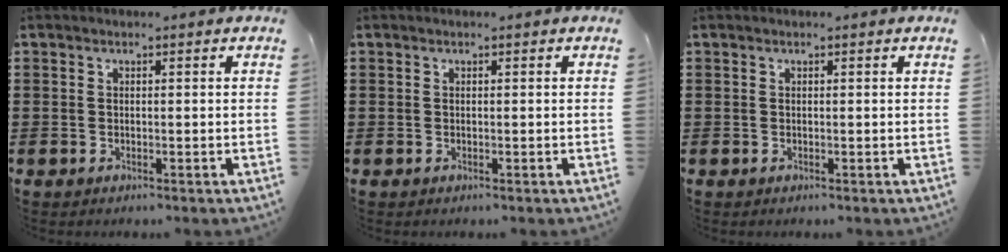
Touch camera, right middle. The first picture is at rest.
{"total": 0.0}
{"total": 0.0}